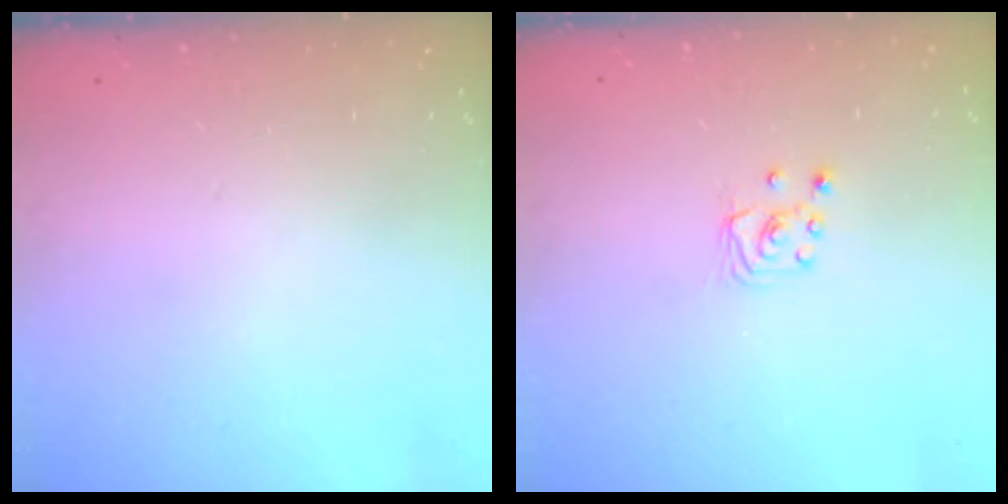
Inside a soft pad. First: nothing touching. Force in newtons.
{"total": 3.2, "press": 3.2, "slide": 0.2}